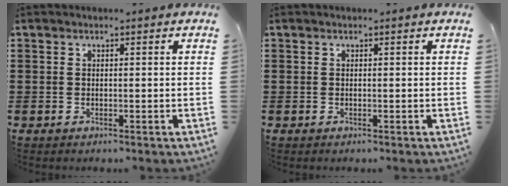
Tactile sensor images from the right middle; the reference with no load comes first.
{"total": 0.0}